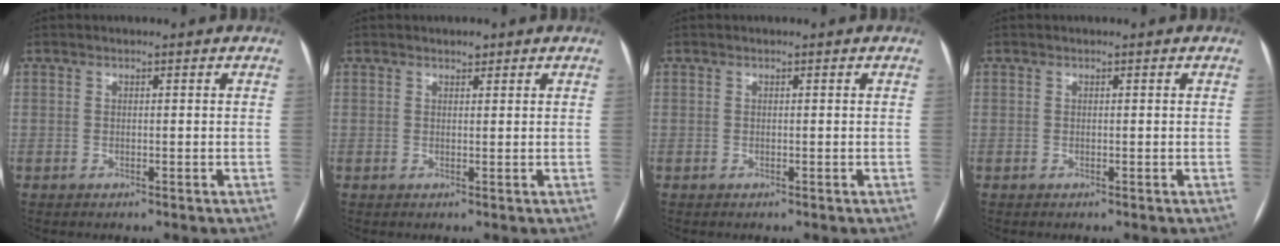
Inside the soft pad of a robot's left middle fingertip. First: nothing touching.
{"total": 1.0, "force": [0.8, 0.4, 0.4], "torque": [-0.009, 0.000, 0.012]}
{"total": 0.0}
{"total": 0.0}